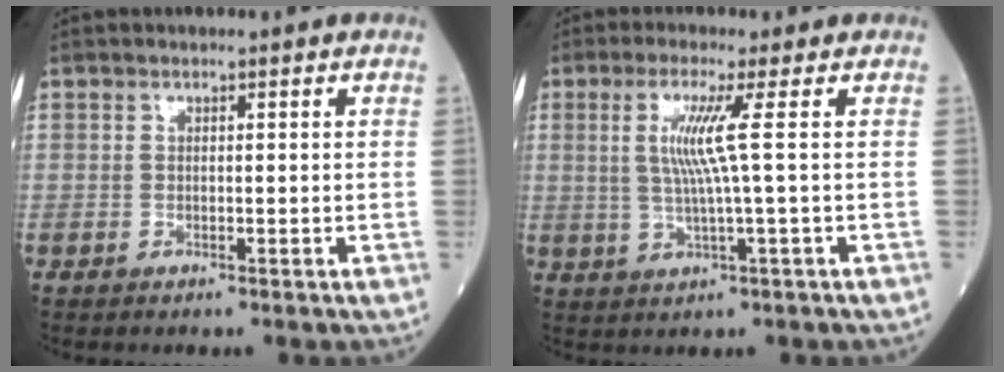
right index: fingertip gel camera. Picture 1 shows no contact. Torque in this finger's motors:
{"motor_torque": [1.07, 0.07, 0.57, 0.15]}